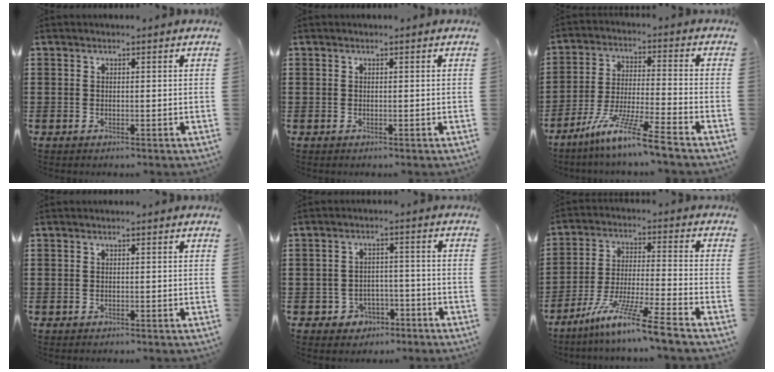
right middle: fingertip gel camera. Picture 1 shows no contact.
{"total": 0.0}
{"total": 9.7, "force": [-7.8, -0.7, 5.7], "torque": [-0.113, -0.009, -0.154]}
{"total": 0.0}
{"total": 3.1, "force": [-2.4, 1.8, 0.4], "torque": [-0.016, 0.007, -0.053]}
{"total": 10.2, "force": [-8.2, -0.8, 6.0], "torque": [-0.117, -0.007, -0.163]}